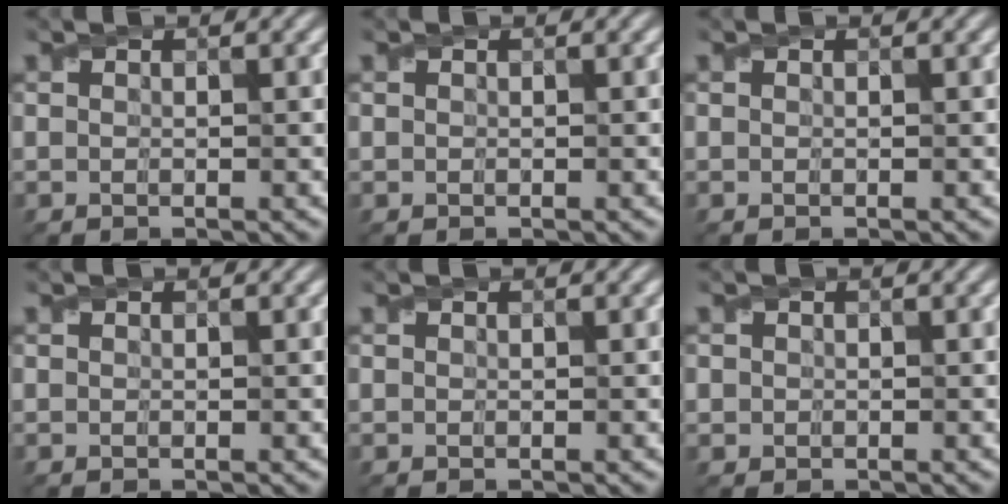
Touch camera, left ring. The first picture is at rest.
{"total": 0.0}
{"total": 0.0}
{"total": 0.0}
{"total": 0.0}
{"total": 0.9, "force": [0.1, 0.9, 0.0], "torque": [0.007, -0.002, -0.001]}